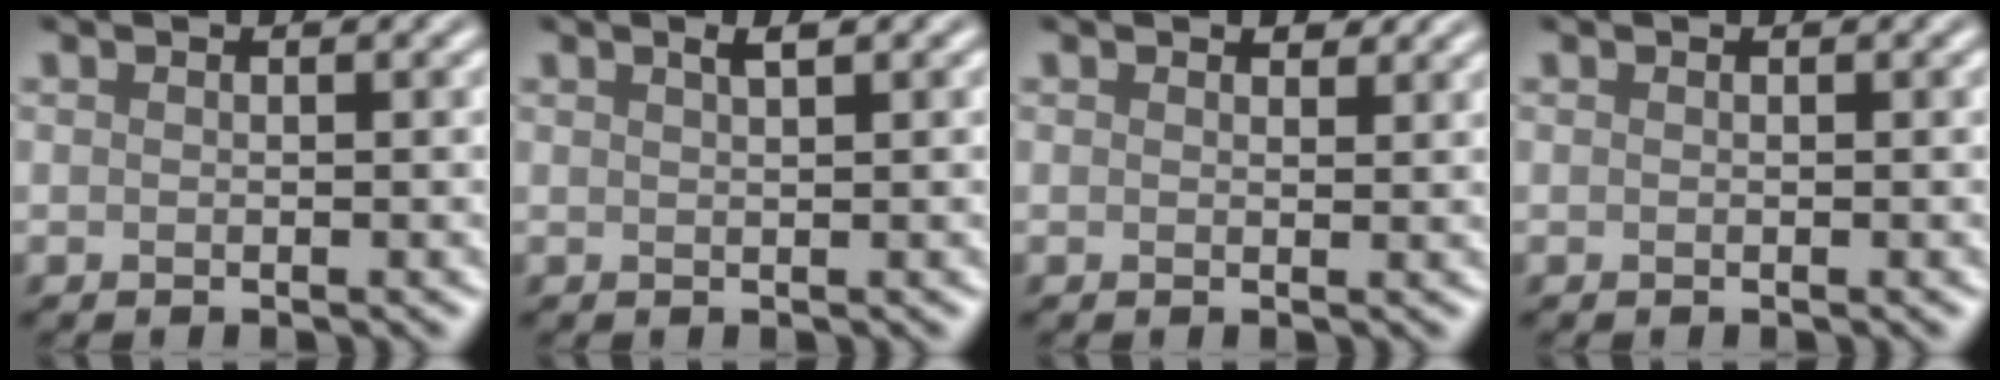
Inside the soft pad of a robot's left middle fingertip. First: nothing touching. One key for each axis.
{"total": 1.1, "fx": 0.7, "fy": 0.2, "fz": 0.9, "tx": -0.015, "ty": 0.002, "tz": 0.010}
{"total": 1.2, "fx": 1.0, "fy": 0.5, "fz": 0.4, "tx": -0.009, "ty": -0.002, "tz": 0.013}
{"total": 0.0}